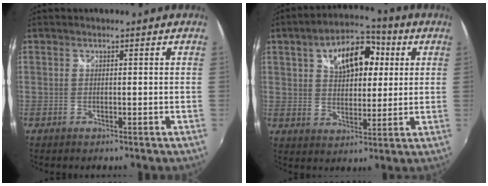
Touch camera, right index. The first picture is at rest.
{"total": 13.5, "force": [4.6, 7.9, 10.0], "torque": [-0.162, 0.037, 0.074]}